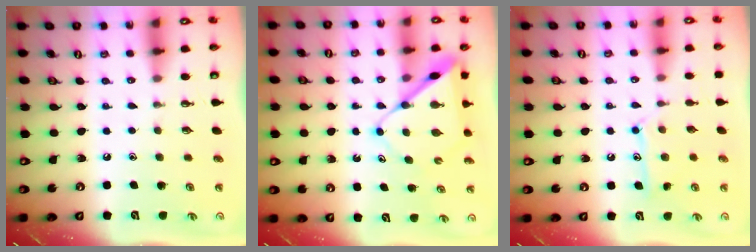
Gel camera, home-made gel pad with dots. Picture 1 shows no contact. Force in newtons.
{"total": 9.0, "press": 9.0, "slide": 0.8}
{"total": 11.0, "press": 11.0, "slide": 0.2}